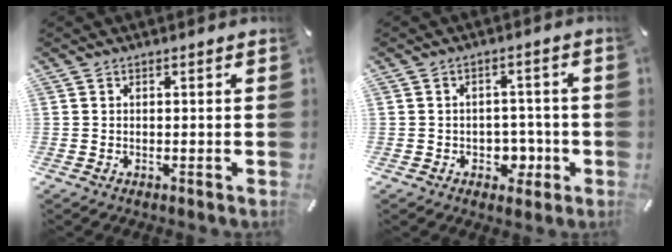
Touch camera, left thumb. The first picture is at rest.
{"total": 5.5, "force": [-1.5, 4.6, 2.6], "torque": [-0.023, 0.002, -0.027]}